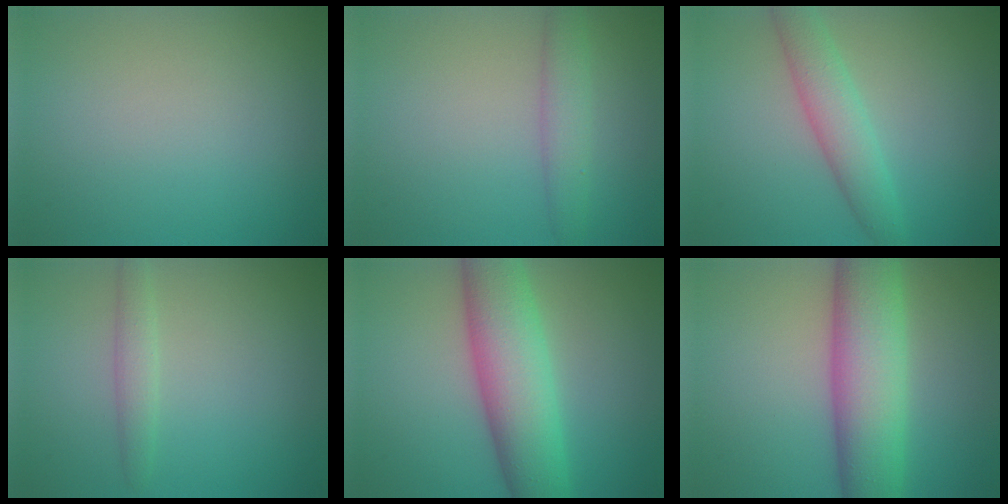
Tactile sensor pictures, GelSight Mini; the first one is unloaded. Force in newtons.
{"total": 2.6, "press": 2.6, "slide": 0.0}
{"total": 3.8, "press": 3.8, "slide": 0.1}
{"total": 1.6, "press": 1.6, "slide": 0.0}
{"total": 8.8, "press": 8.8, "slide": 0.1}
{"total": 9.0, "press": 9.0, "slide": 0.2}